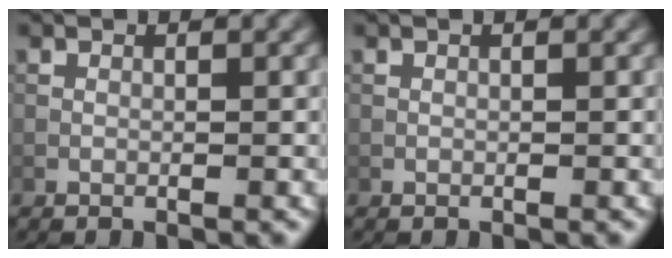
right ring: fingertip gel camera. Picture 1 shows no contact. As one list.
[{"total": 0.0}]